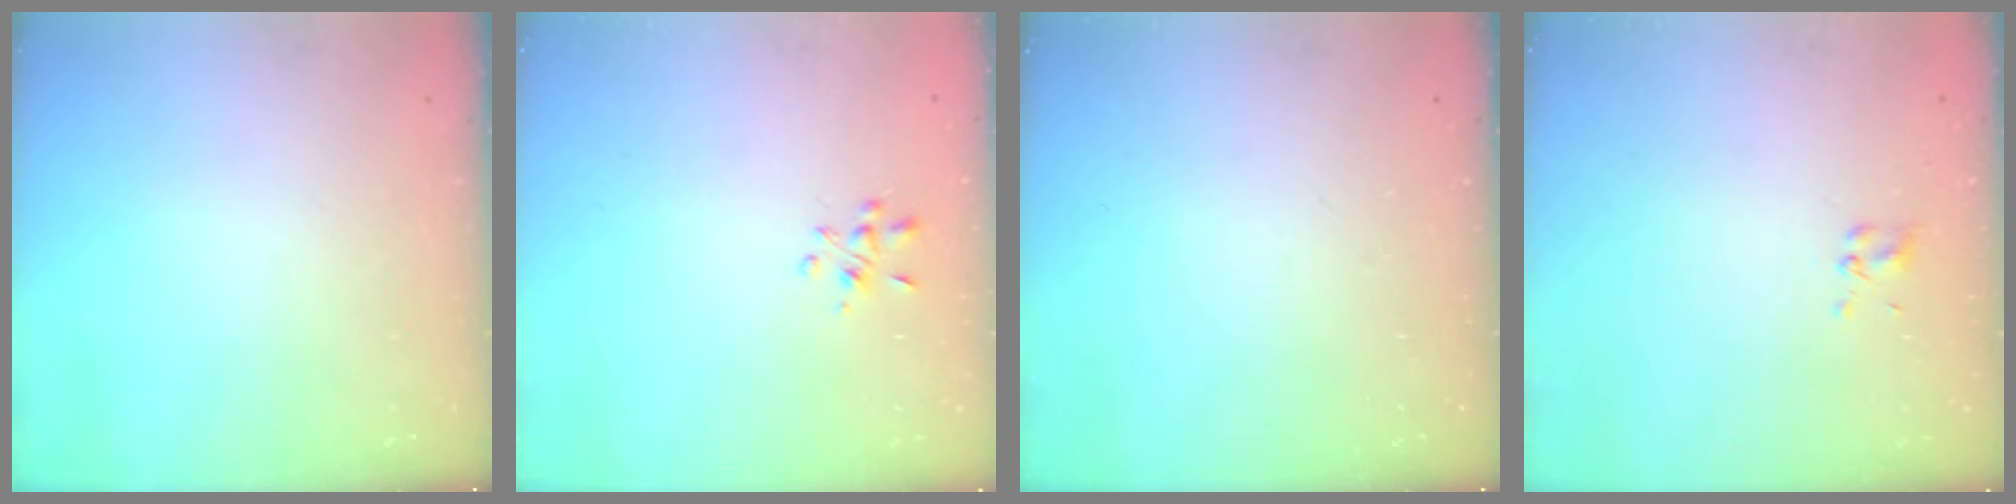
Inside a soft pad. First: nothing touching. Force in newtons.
{"total": 3.0, "press": 2.9, "slide": 0.8}
{"total": 0.0}
{"total": 1.8, "press": 1.6, "slide": 0.8}